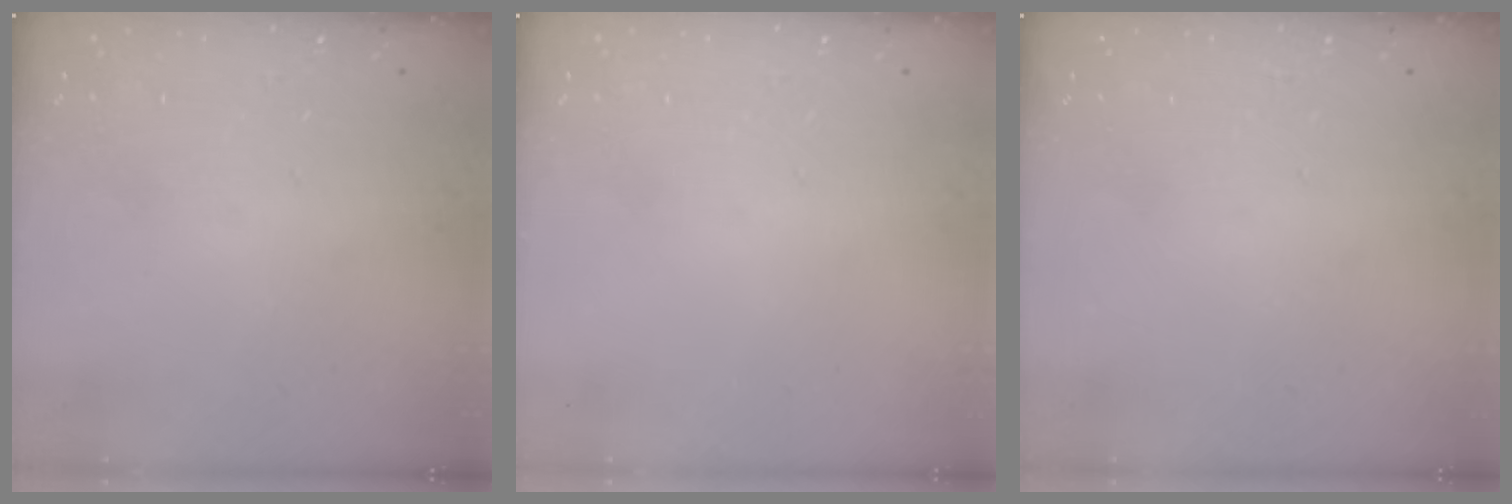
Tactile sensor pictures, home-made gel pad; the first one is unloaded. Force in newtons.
{"total": 0.0}
{"total": 0.0}